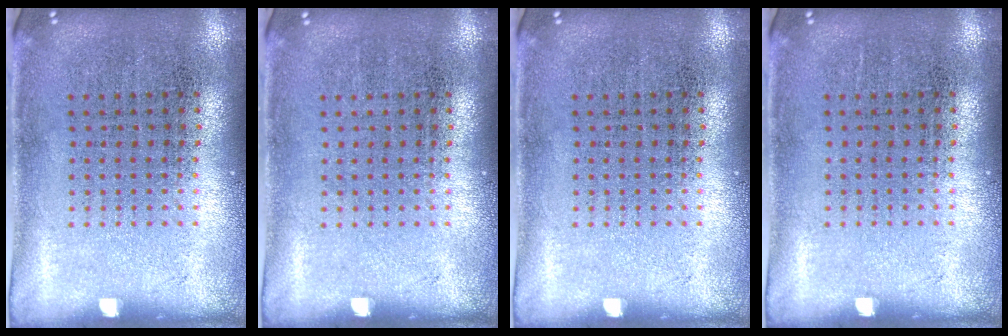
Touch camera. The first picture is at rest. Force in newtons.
{"total": 0.0}
{"total": 0.0}
{"total": 0.0}